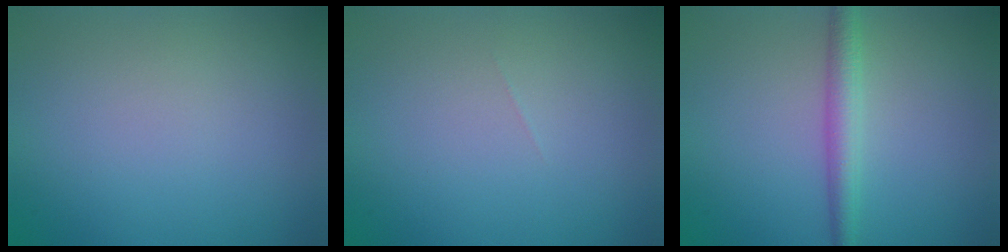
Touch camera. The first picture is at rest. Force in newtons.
{"total": 0.0}
{"total": 2.8, "press": 2.8, "slide": 0.0}